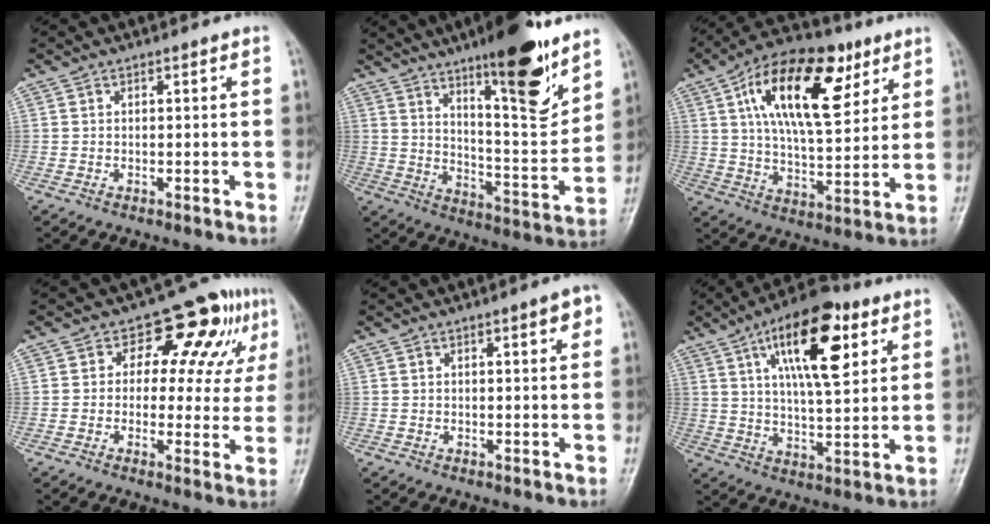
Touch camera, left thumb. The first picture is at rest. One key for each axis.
{"total": 18.6, "fx": 12.0, "fy": 4.2, "fz": 13.6, "tx": -0.170, "ty": -0.078, "tz": 0.191}
{"total": 20.5, "fx": 8.4, "fy": 9.7, "fz": 16.0, "tx": -0.235, "ty": -0.018, "tz": 0.137}
{"total": 12.4, "fx": 5.2, "fy": 7.4, "fz": 8.5, "tx": -0.054, "ty": -0.001, "tz": 0.060}
{"total": 3.2, "fx": 1.4, "fy": 0.9, "fz": 2.8, "tx": -0.029, "ty": 0.000, "tz": 0.015}
{"total": 17.2, "fx": 7.3, "fy": 6.6, "fz": 14.1, "tx": -0.200, "ty": -0.019, "tz": 0.115}